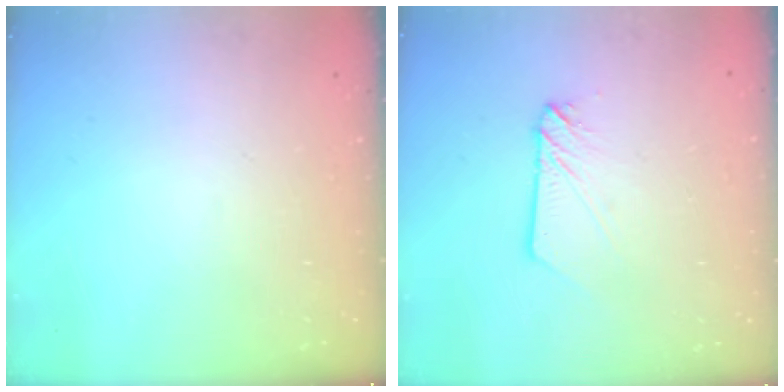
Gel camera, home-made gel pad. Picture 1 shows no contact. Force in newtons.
{"total": 2.9, "press": 2.9, "slide": 0.3}